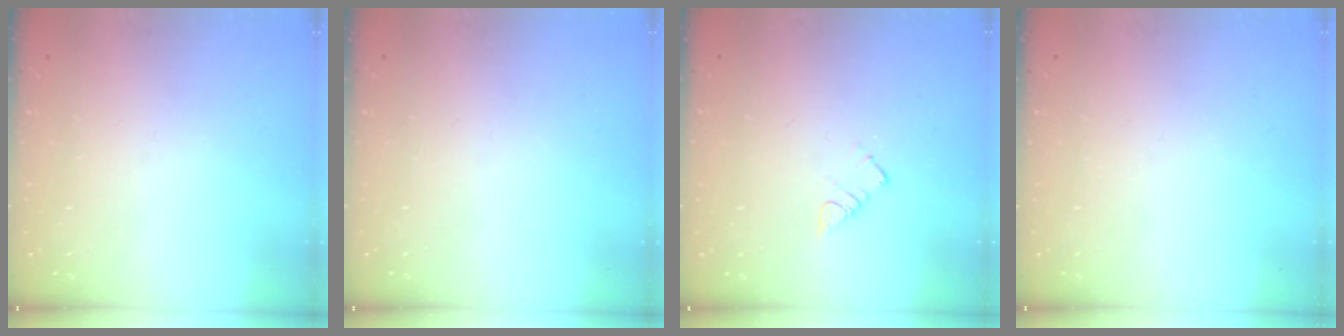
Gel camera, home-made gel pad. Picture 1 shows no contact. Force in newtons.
{"total": 1.8, "press": 1.8, "slide": 0.2}
{"total": 3.6, "press": 3.6, "slide": 0.2}
{"total": 0.0}